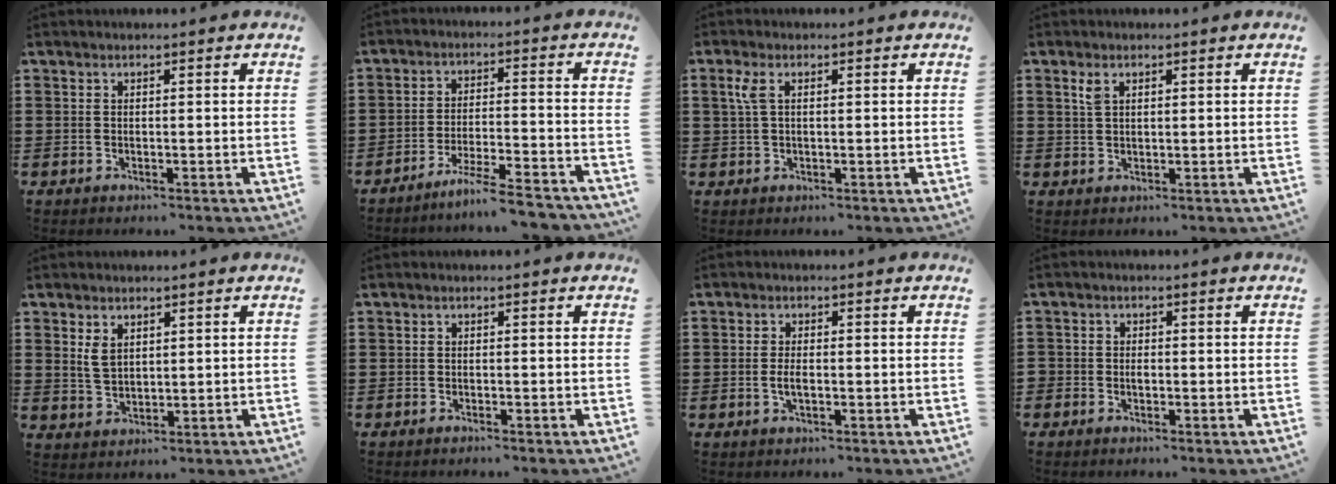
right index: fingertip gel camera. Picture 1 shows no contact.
{"total": 6.2, "force": [-5.6, -0.3, 2.6], "torque": [-0.048, -0.007, -0.107]}
{"total": 2.8, "force": [0.5, 1.1, 2.5], "torque": [-0.060, 0.007, 0.004]}
{"total": 2.1, "force": [0.9, 1.0, 1.6], "torque": [-0.034, 0.005, 0.016]}
{"total": 3.2, "force": [1.5, 2.1, 2.0], "torque": [-0.047, 0.008, 0.027]}
{"total": 0.6, "force": [-0.6, 0.0, 0.1], "torque": [-0.003, -0.002, -0.012]}
{"total": 2.0, "force": [-0.4, 0.7, 1.9], "torque": [-0.035, 0.000, -0.008]}
{"total": 1.2, "force": [-0.6, 0.9, 0.6], "torque": [-0.015, 0.000, -0.012]}